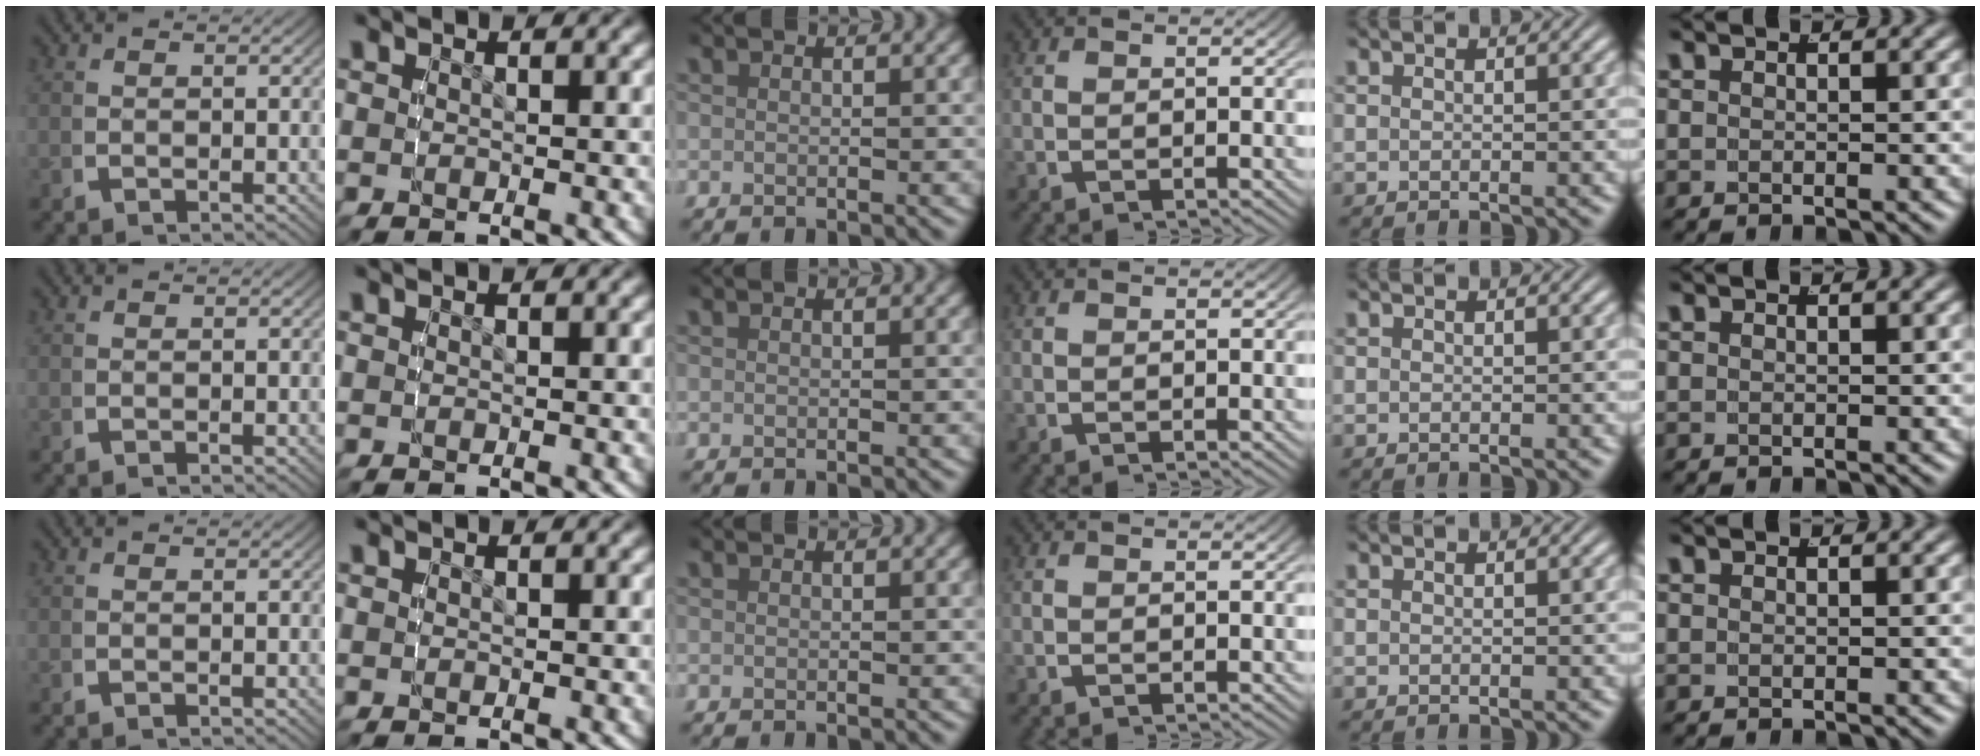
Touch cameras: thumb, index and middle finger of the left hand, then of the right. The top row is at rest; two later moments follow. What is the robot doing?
{"motion": "lift_and_place", "object": "tape"}